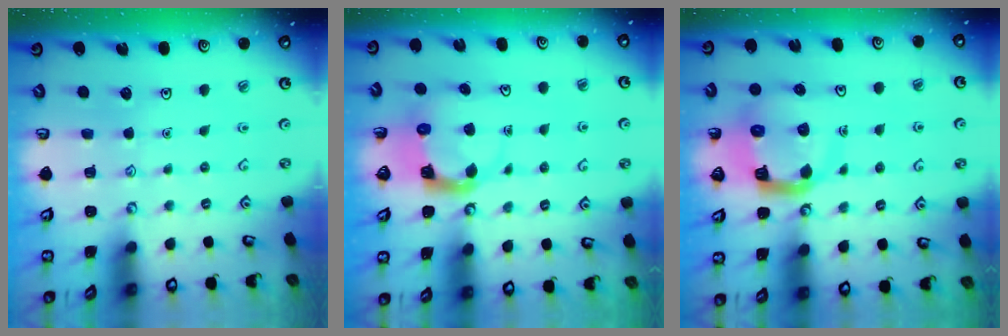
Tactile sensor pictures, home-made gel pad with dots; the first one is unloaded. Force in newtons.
{"total": 3.7, "press": 3.6, "slide": 0.7}
{"total": 10.3, "press": 10.2, "slide": 1.2}